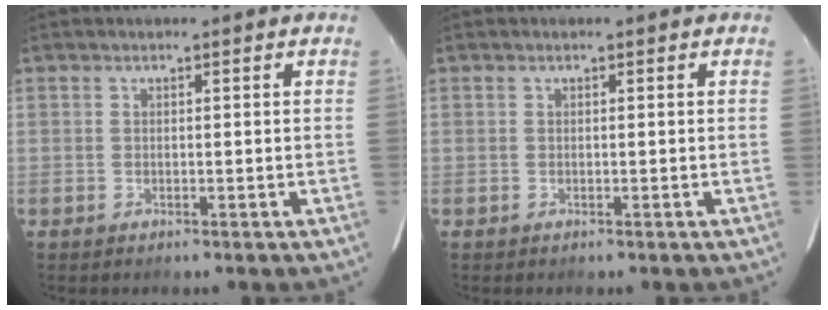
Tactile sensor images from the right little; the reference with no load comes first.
{"total": 0.0}